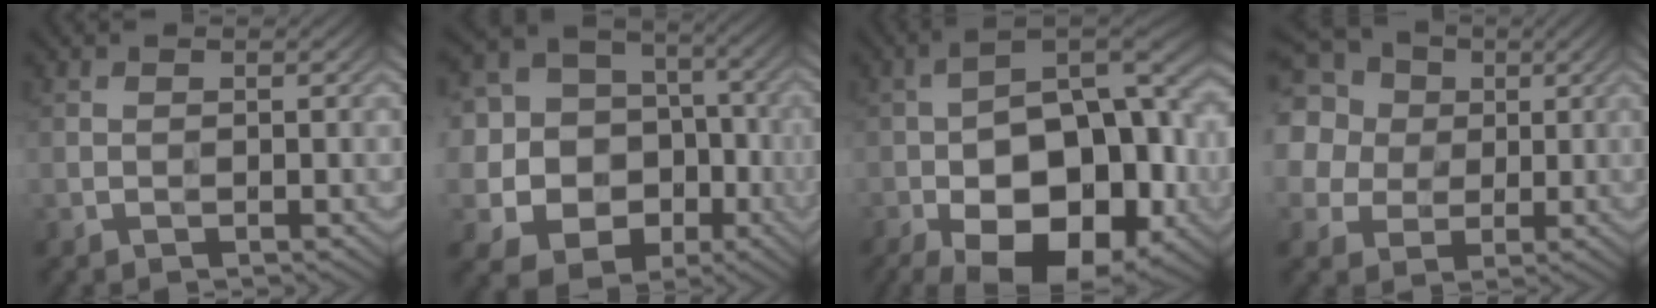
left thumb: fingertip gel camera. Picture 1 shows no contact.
{"total": 17.8, "force": [-3.3, 15.8, 7.4], "torque": [-0.228, 0.001, -0.068]}
{"total": 19.1, "force": [-7.6, 9.7, 14.6], "torque": [-0.215, -0.011, -0.113]}
{"total": 15.5, "force": [5.3, 13.1, 6.3], "torque": [-0.219, 0.019, 0.085]}